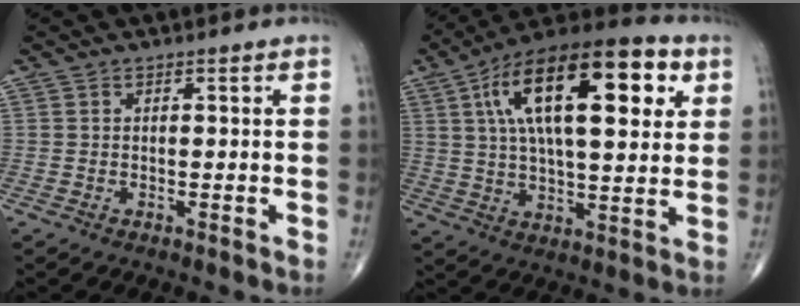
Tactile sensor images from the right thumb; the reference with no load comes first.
{"total": 24.5, "force": [8.1, 9.9, 20.9], "torque": [-0.334, 0.009, 0.121]}